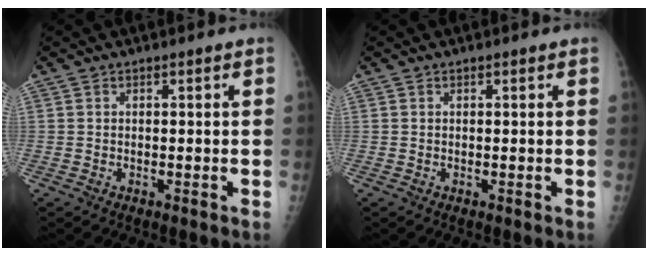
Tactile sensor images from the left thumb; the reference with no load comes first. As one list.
[{"total": 0.0}]